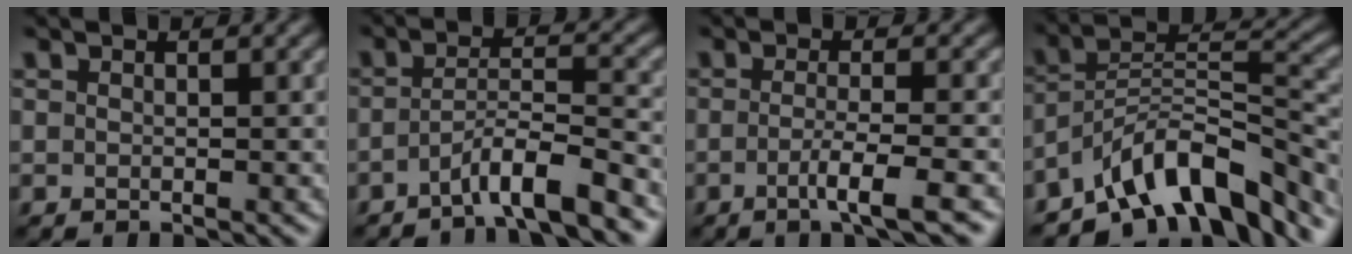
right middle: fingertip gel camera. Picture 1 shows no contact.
{"total": 4.7, "force": [-3.1, 0.6, 3.5], "torque": [-0.059, 0.011, -0.062]}
{"total": 3.9, "force": [-1.6, 0.6, 3.5], "torque": [-0.055, -0.001, -0.038]}
{"total": 10.5, "force": [-7.4, 3.8, 6.4], "torque": [-0.089, 0.009, -0.144]}